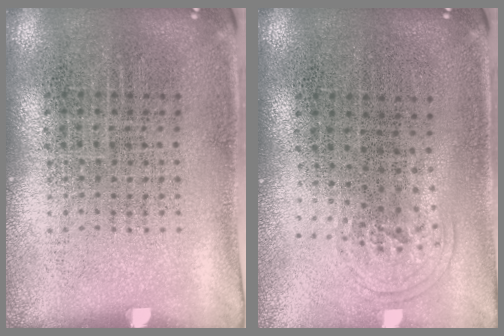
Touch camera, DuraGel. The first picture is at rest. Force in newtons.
{"total": 0.9, "press": 0.6, "slide": 0.6}